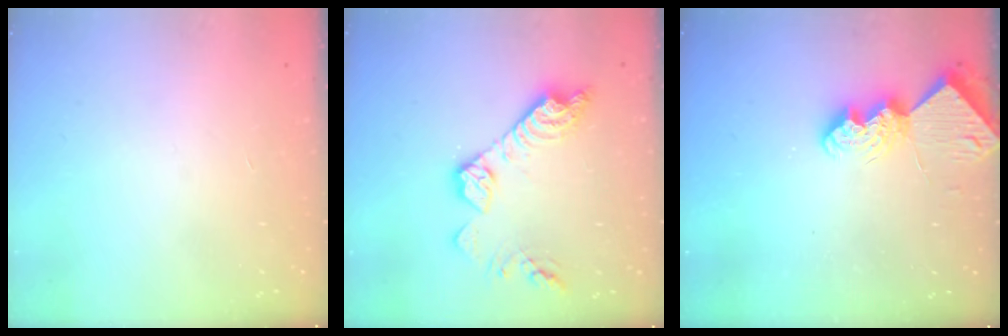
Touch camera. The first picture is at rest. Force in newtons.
{"total": 15.1, "press": 15.1, "slide": 0.8}
{"total": 9.5, "press": 9.5, "slide": 0.9}